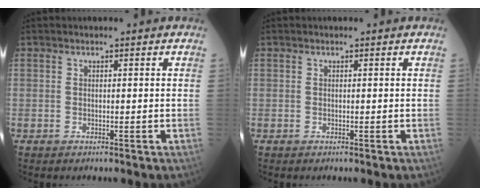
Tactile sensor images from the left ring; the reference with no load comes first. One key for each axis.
{"total": 0.0}